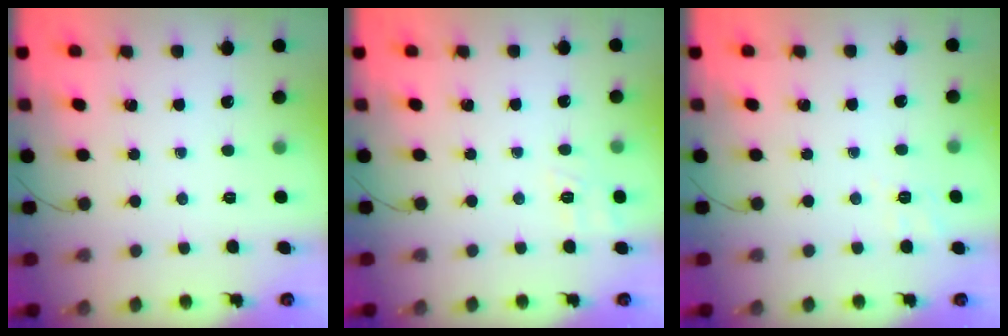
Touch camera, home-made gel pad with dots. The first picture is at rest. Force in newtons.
{"total": 9.4, "press": 9.1, "slide": 2.2}
{"total": 2.4, "press": 1.4, "slide": 2.0}